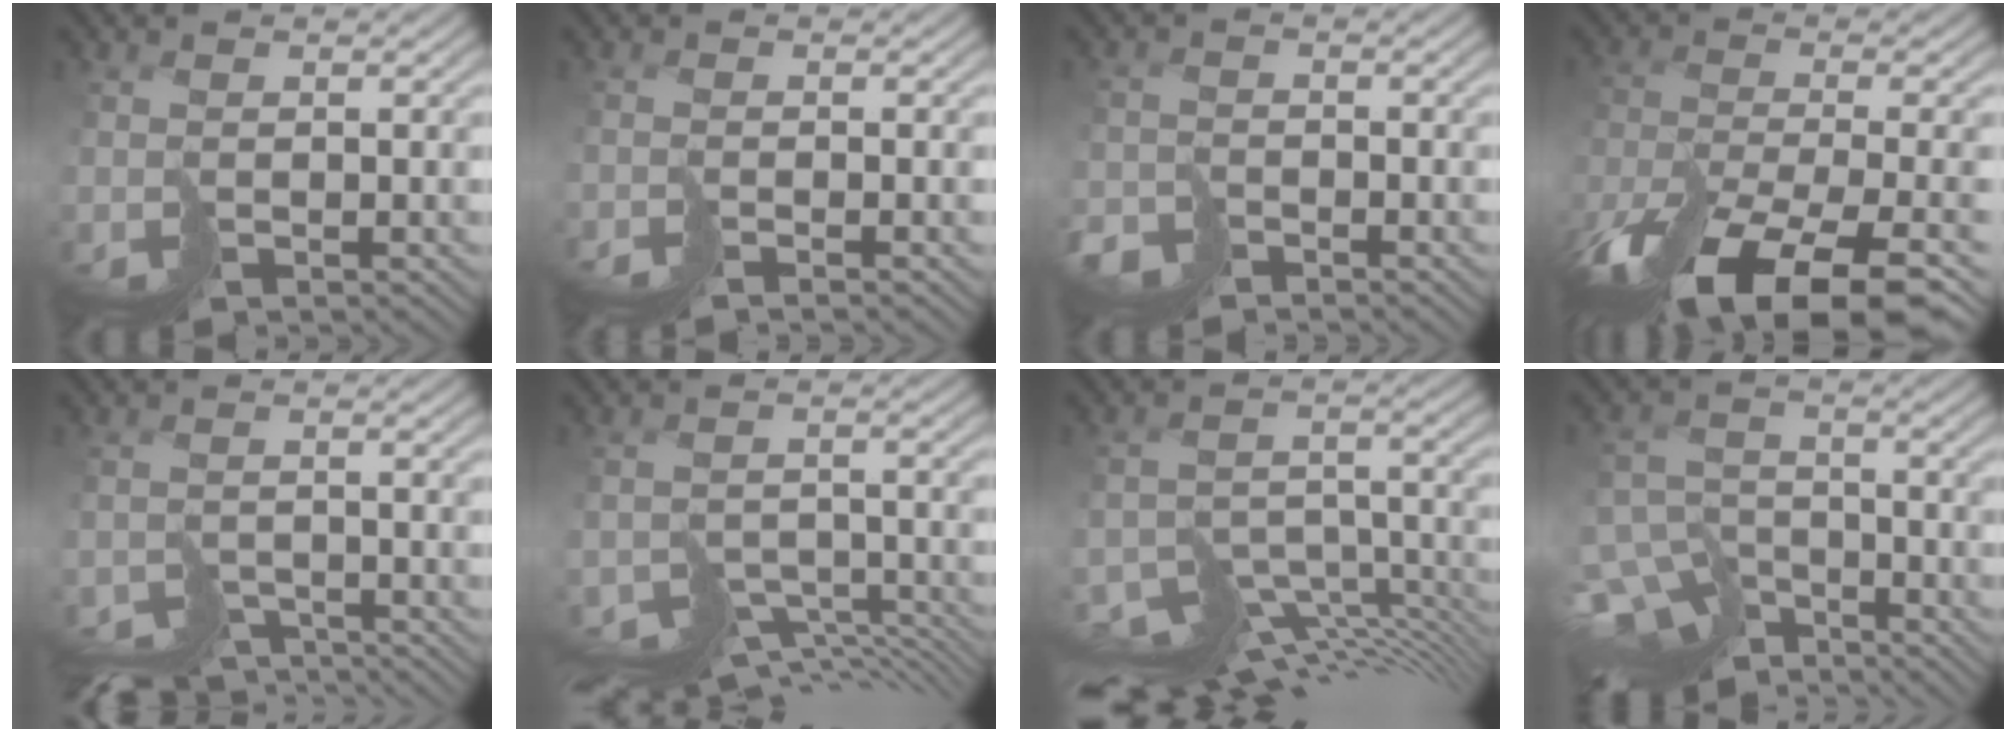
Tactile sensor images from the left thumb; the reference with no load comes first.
{"total": 1.8, "force": [-1.6, -0.8, 0.0], "torque": [0.007, 0.001, -0.036]}
{"total": 3.4, "force": [-3.1, 1.1, 0.9], "torque": [-0.010, 0.000, -0.070]}
{"total": 15.9, "force": [-10.7, 5.0, 10.6], "torque": [-0.223, -0.050, -0.158]}
{"total": 5.5, "force": [-5.1, 1.7, 1.2], "torque": [-0.009, -0.013, -0.082]}
{"total": 9.4, "force": [-8.3, 2.8, 3.4], "torque": [-0.052, -0.013, -0.113]}
{"total": 13.0, "force": [-11.1, 3.1, 6.0], "torque": [-0.088, 0.000, -0.164]}
{"total": 12.3, "force": [-9.6, 6.5, 3.9], "torque": [-0.112, -0.033, -0.128]}